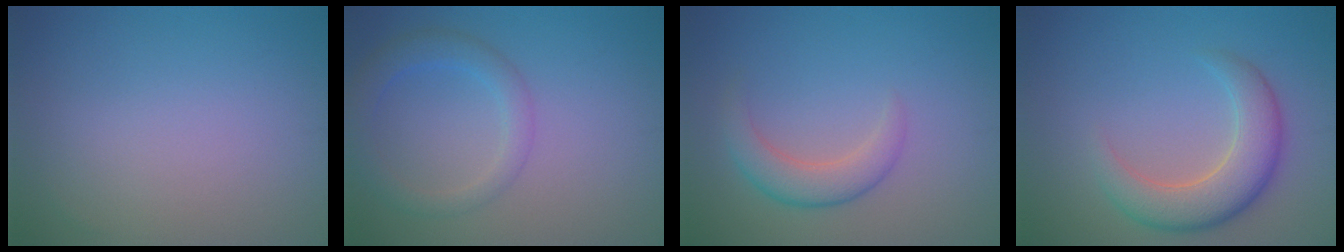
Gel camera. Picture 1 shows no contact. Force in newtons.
{"total": 2.8, "press": 2.8, "slide": 0.2}
{"total": 3.3, "press": 3.3, "slide": 0.2}
{"total": 5.4, "press": 5.4, "slide": 0.5}